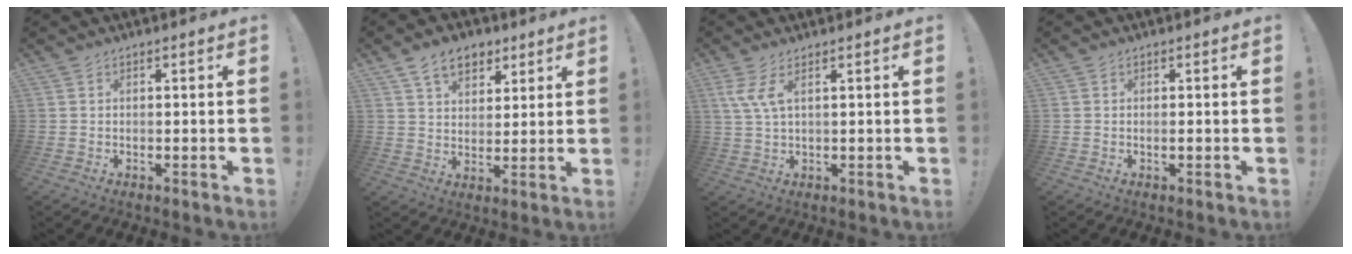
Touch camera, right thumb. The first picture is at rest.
{"total": 10.2, "force": [5.9, 6.7, 4.9], "torque": [-0.076, -0.017, 0.112]}
{"total": 5.3, "force": [2.2, 1.1, 4.7], "torque": [-0.098, -0.003, 0.043]}
{"total": 1.0, "force": [-0.4, -0.1, 0.9], "torque": [-0.010, -0.002, -0.009]}